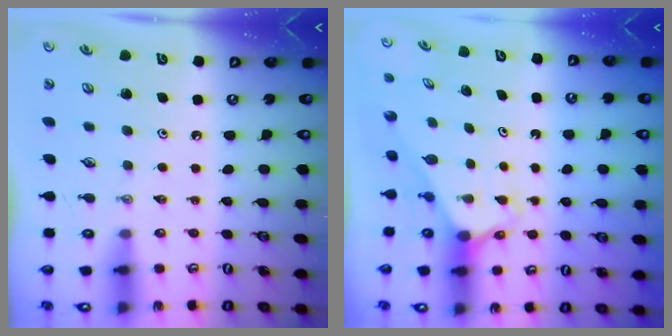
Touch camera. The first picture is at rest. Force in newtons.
{"total": 2.4, "press": 2.4, "slide": 0.2}